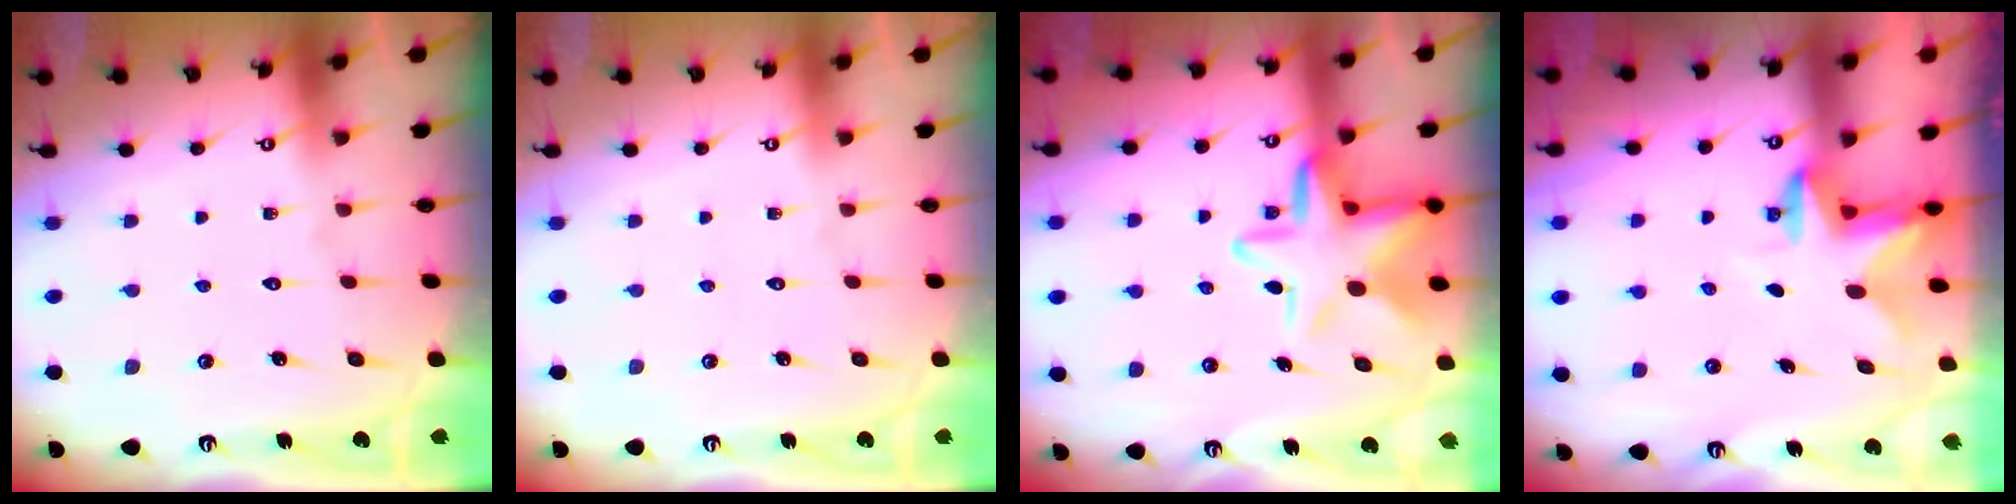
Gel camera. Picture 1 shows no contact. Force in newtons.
{"total": 0.0}
{"total": 13.9, "press": 13.7, "slide": 2.3}
{"total": 2.8, "press": 2.7, "slide": 0.5}